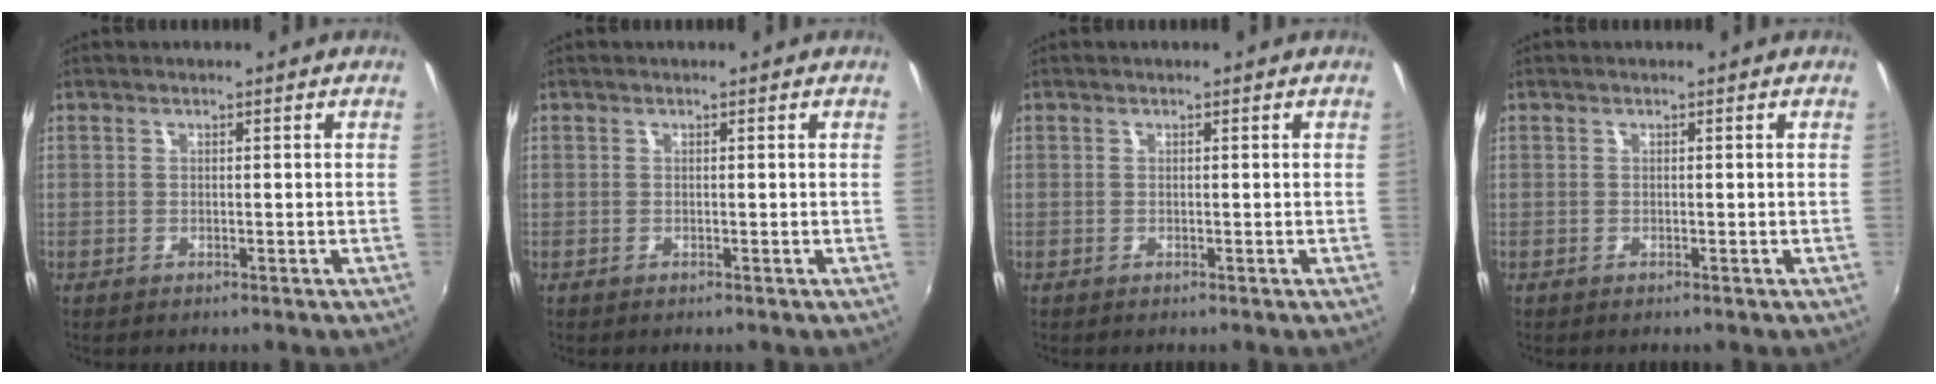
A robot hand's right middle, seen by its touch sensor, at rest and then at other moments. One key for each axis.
{"total": 0.0}
{"total": 0.0}
{"total": 0.0}